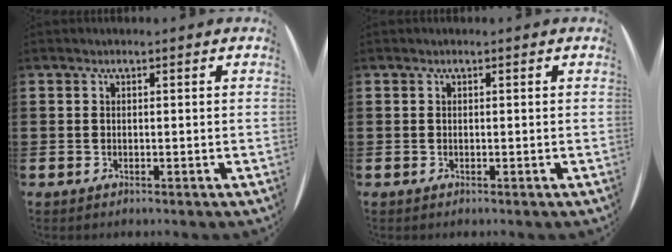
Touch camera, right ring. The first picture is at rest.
{"total": 0.0}